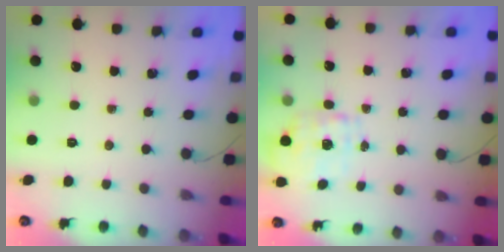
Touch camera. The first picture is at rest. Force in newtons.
{"total": 1.7, "press": 1.6, "slide": 0.5}